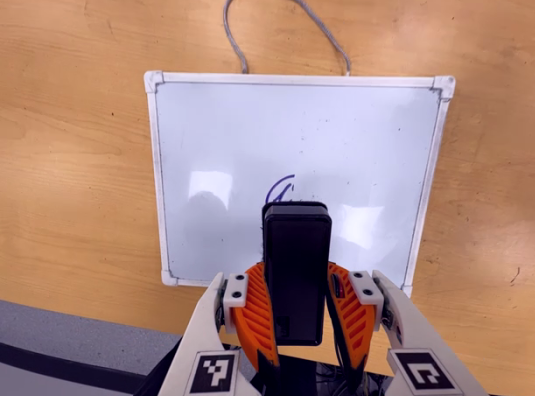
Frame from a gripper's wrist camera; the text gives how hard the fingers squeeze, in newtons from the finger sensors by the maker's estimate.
{"total": 9.7, "left": 7.2, "right": 12.2}